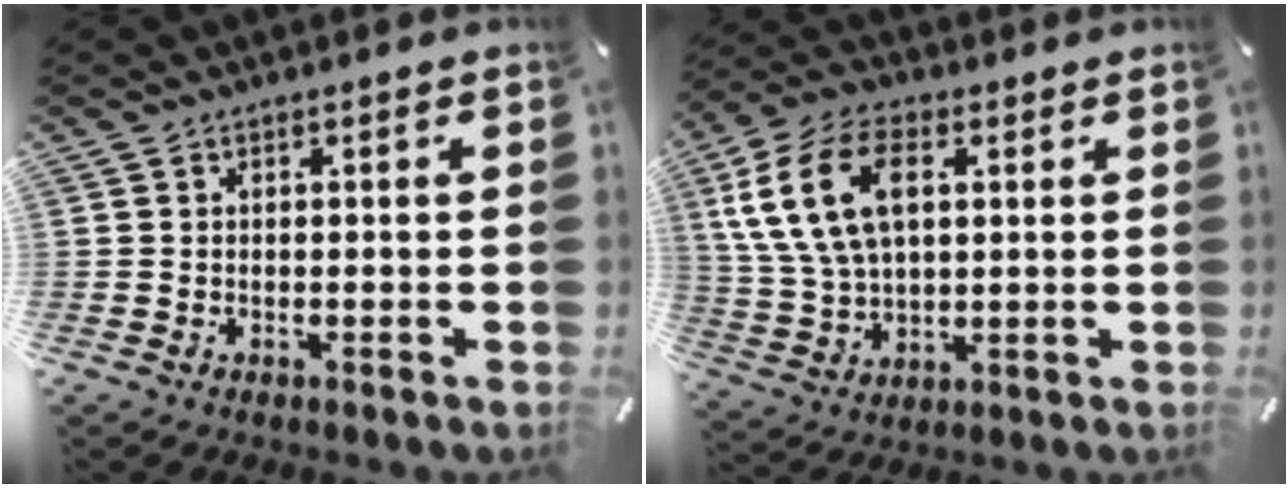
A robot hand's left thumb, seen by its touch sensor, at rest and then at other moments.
{"total": 14.5, "force": [4.1, 9.3, 10.3], "torque": [-0.244, 0.013, 0.075]}